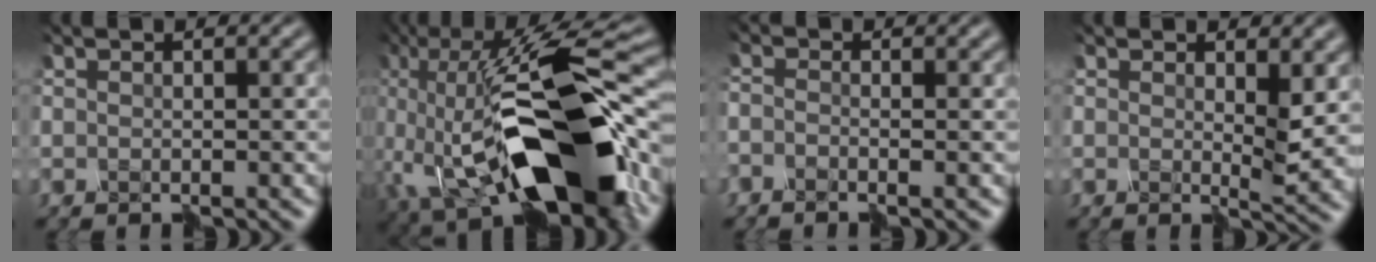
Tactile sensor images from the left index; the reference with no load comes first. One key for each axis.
{"total": 15.0, "fx": -4.3, "fy": 6.2, "fz": 13.0, "tx": -0.219, "ty": 0.020, "tz": -0.079}
{"total": 2.1, "fx": -2.1, "fy": -0.2, "fz": 0.1, "tx": 0.000, "ty": 0.001, "tz": -0.035}
{"total": 2.9, "fx": 1.1, "fy": 0.9, "fz": 2.6, "tx": -0.050, "ty": -0.009, "tz": 0.021}